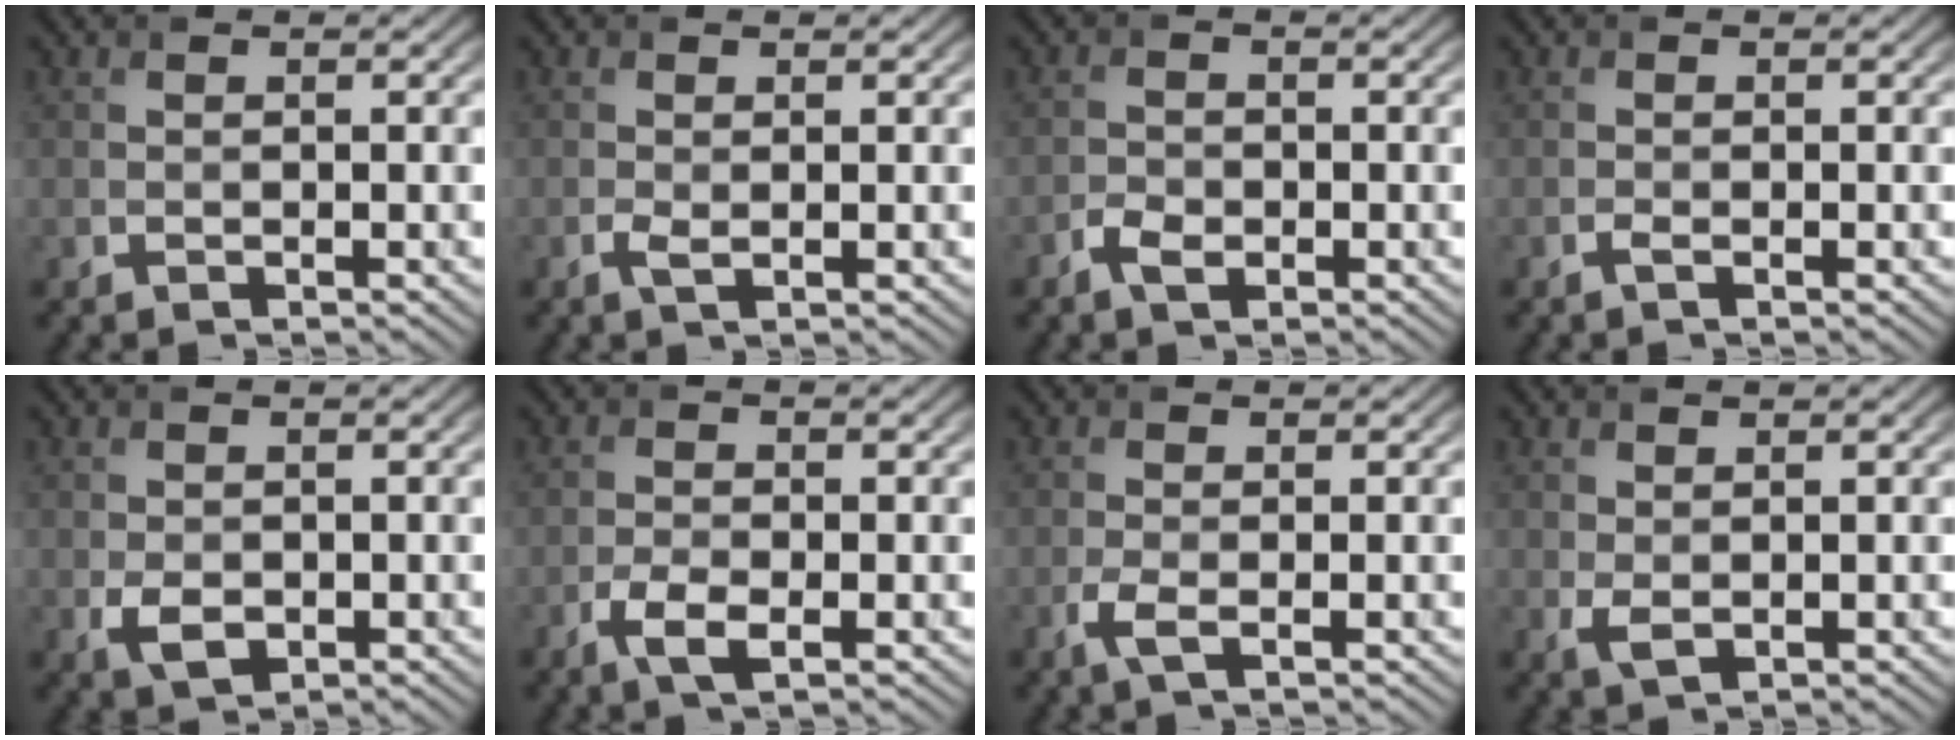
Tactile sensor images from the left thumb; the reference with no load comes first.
{"total": 1.1, "force": [-0.2, 0.4, 1.0], "torque": [-0.025, -0.004, -0.004]}
{"total": 2.1, "force": [-1.2, 1.2, 1.2], "torque": [-0.026, 0.000, -0.025]}
{"total": 0.7, "force": [-0.4, 0.1, 0.6], "torque": [-0.013, -0.002, -0.007]}
{"total": 2.5, "force": [-0.5, 1.7, 1.7], "torque": [-0.038, -0.011, -0.006]}
{"total": 3.1, "force": [-1.5, 1.2, 2.4], "torque": [-0.055, -0.005, -0.031]}
{"total": 2.1, "force": [-0.8, 0.6, 1.8], "torque": [-0.047, -0.003, -0.022]}
{"total": 1.5, "force": [0.2, 0.9, 1.2], "torque": [-0.032, -0.004, 0.009]}